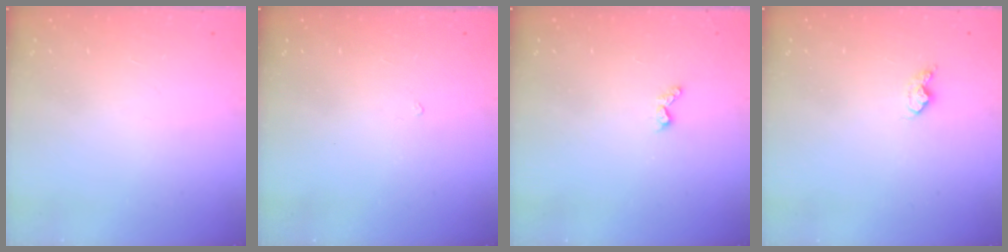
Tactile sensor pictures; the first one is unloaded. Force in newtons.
{"total": 1.9, "press": 1.9, "slide": 0.4}
{"total": 4.1, "press": 4.1, "slide": 0.6}
{"total": 6.4, "press": 6.3, "slide": 0.8}